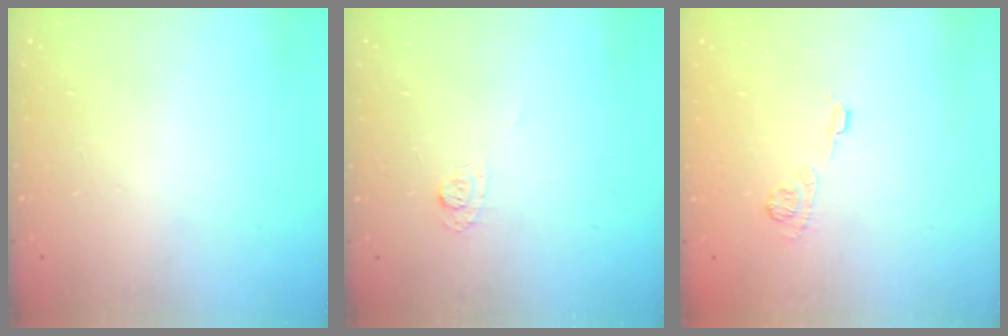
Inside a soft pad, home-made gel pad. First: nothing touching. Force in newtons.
{"total": 4.3, "press": 4.2, "slide": 0.6}
{"total": 8.0, "press": 7.9, "slide": 1.0}